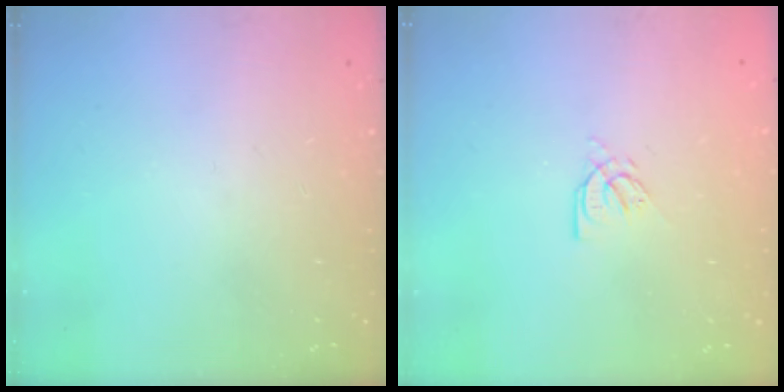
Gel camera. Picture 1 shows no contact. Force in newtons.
{"total": 4.2, "press": 4.2, "slide": 0.2}